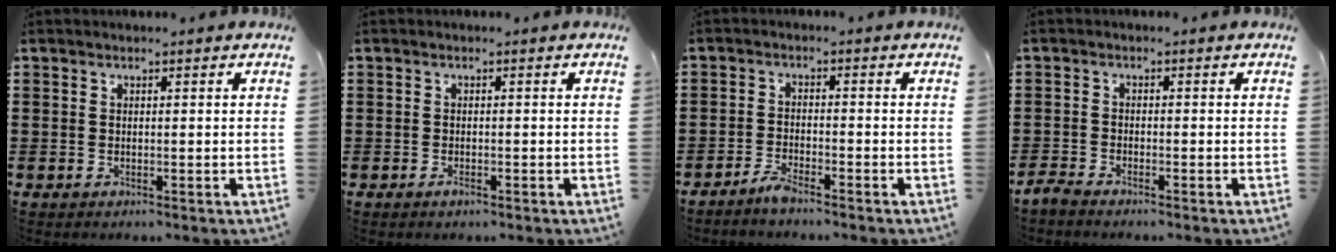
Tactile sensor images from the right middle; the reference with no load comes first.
{"total": 0.8, "force": [-0.5, 0.2, 0.6], "torque": [-0.015, -0.008, -0.007]}
{"total": 1.7, "force": [-1.6, 0.1, 0.4], "torque": [-0.012, 0.001, -0.032]}
{"total": 1.8, "force": [-1.8, 0.1, 0.6], "torque": [-0.021, -0.002, -0.037]}